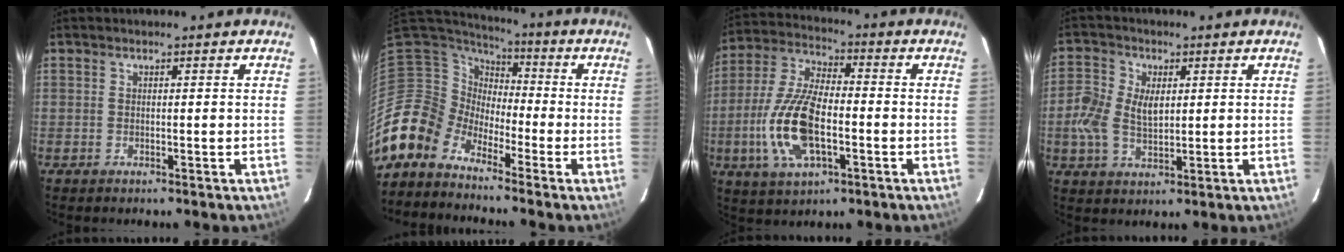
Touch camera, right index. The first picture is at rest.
{"total": 8.7, "force": [-6.6, 5.5, 1.5], "torque": [-0.035, 0.022, -0.152]}
{"total": 15.1, "force": [-3.8, 6.6, 13.0], "torque": [-0.282, 0.000, -0.073]}
{"total": 7.3, "force": [0.3, 4.8, 5.5], "torque": [-0.121, 0.008, 0.002]}